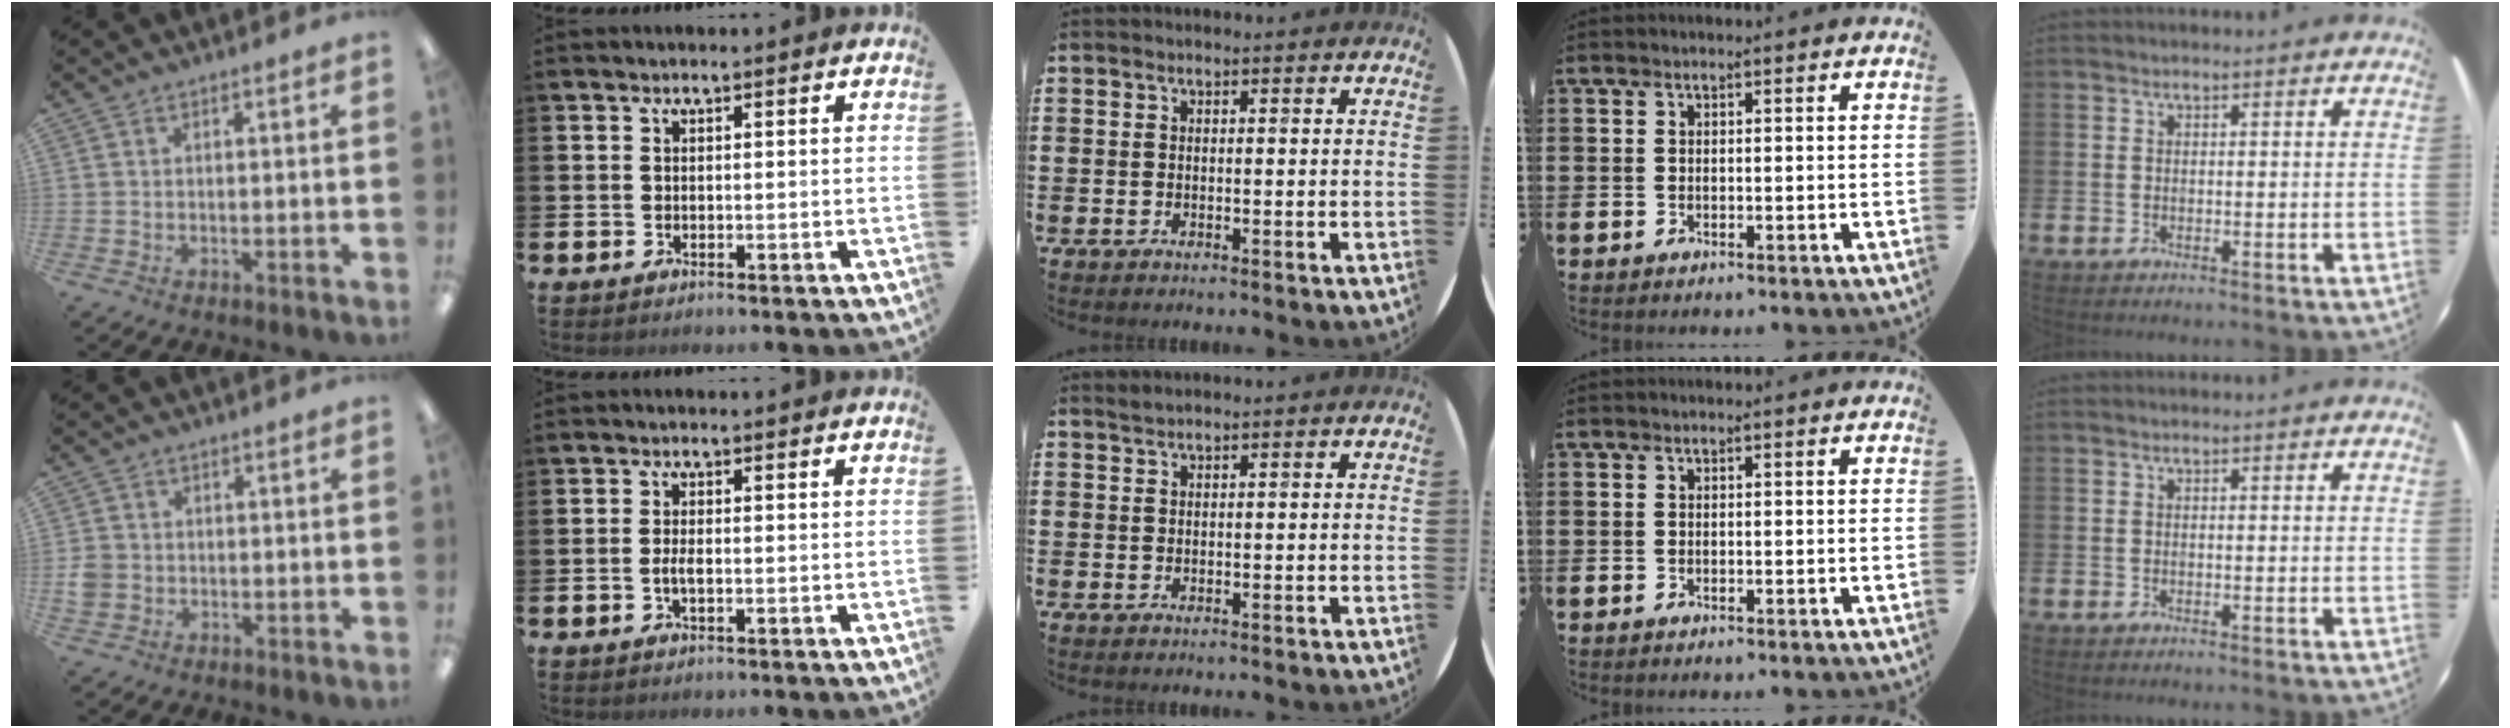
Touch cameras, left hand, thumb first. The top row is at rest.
{"thumb": {"total": 3.1, "force": [-0.5, 3.0, 0.9], "torque": [-0.008, 0.002, -0.010]}, "index": {"total": 1.6, "force": [-0.4, 0.5, 1.4], "torque": [-0.024, -0.001, -0.008]}, "middle": {"total": 0.8, "force": [0.8, -0.1, 0.0], "torque": [-0.001, -0.001, 0.016]}}